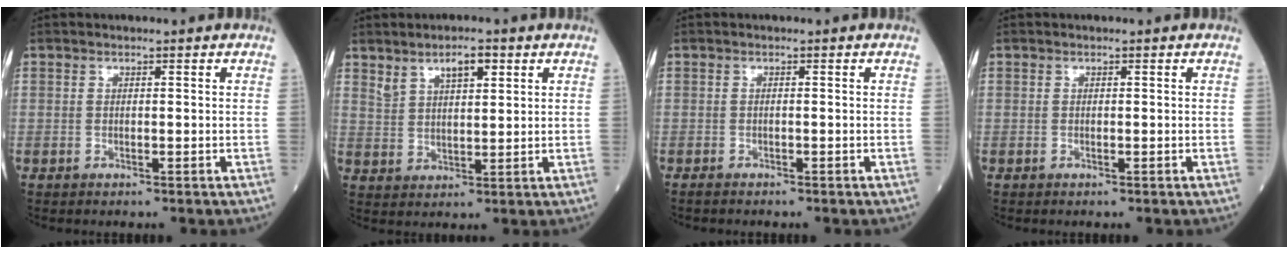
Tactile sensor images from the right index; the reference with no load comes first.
{"total": 5.1, "force": [3.2, 1.8, 3.5], "torque": [-0.066, 0.007, 0.062]}
{"total": 0.8, "force": [-0.8, 0.1, 0.2], "torque": [-0.007, -0.002, -0.014]}
{"total": 0.0}